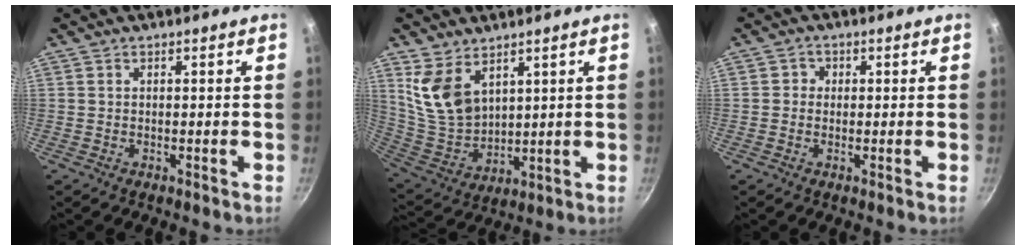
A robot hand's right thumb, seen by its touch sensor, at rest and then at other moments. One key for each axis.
{"total": 10.9, "fx": 6.0, "fy": 6.5, "fz": 6.4, "tx": -0.110, "ty": -0.051, "tz": 0.137}
{"total": 2.0, "fx": 0.0, "fy": 1.9, "fz": 0.5, "tx": 0.006, "ty": 0.002, "tz": -0.006}